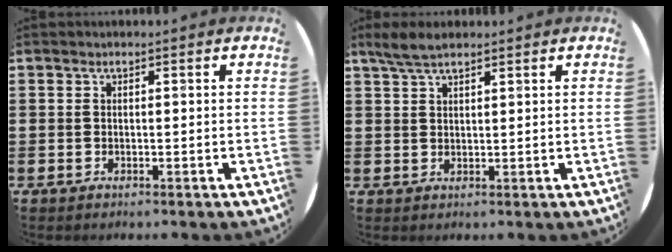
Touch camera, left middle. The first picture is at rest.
{"total": 3.5, "force": [2.7, 0.9, 2.0], "torque": [-0.044, 0.005, 0.050]}